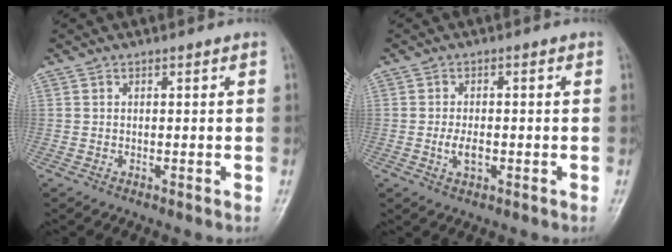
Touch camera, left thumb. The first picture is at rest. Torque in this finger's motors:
{"motor_torque": [-0.11, 0.30, 0.35, 0.08, 0.02]}